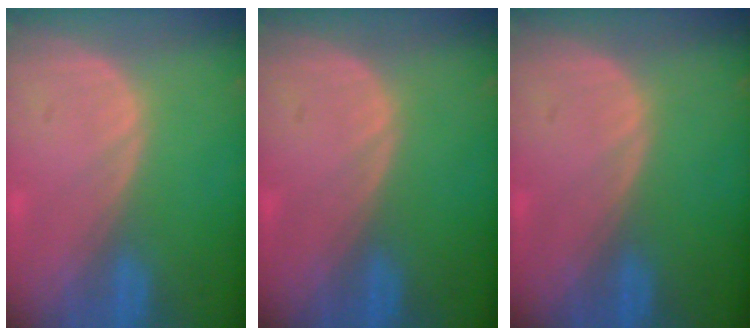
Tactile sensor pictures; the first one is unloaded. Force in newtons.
{"total": 0.0}
{"total": 0.0}